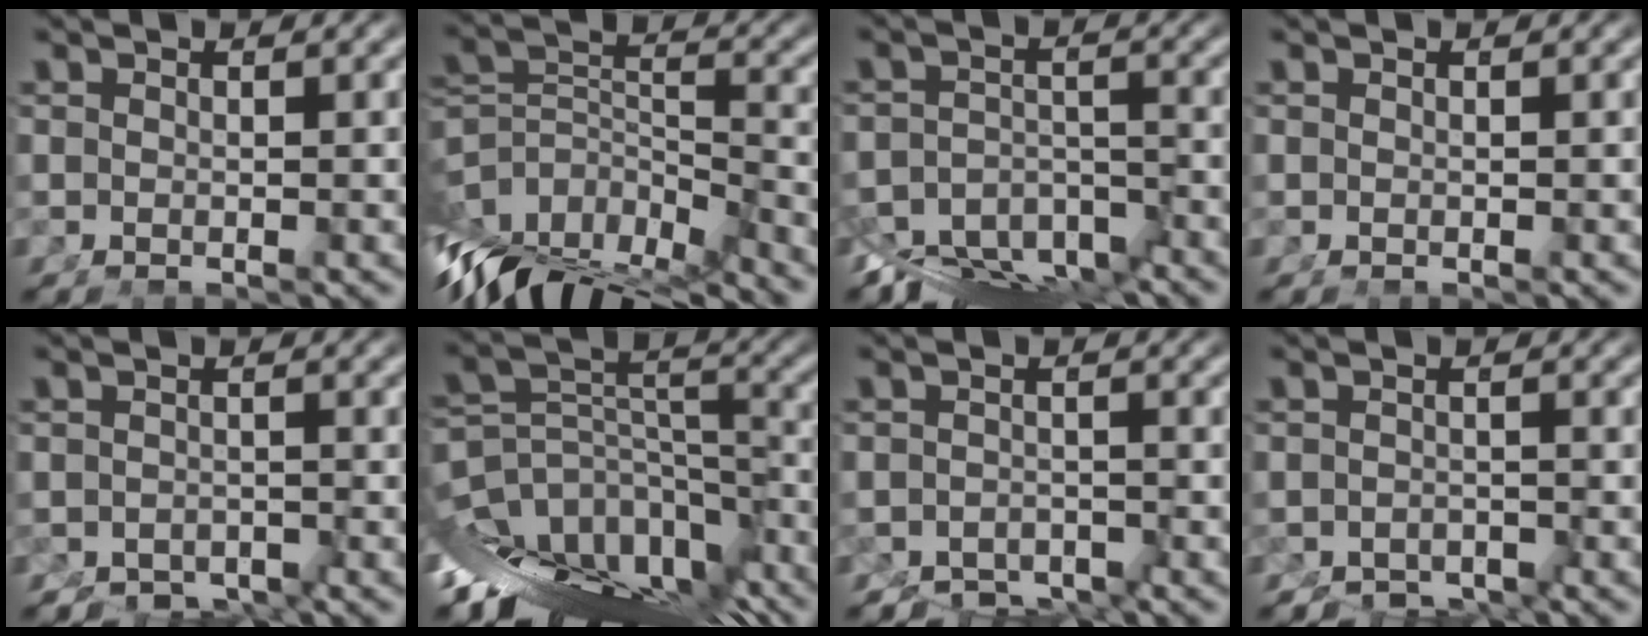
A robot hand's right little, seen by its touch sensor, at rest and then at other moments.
{"total": 13.7, "force": [-6.1, 8.8, 8.6], "torque": [-0.159, -0.072, -0.064]}
{"total": 8.0, "force": [-5.2, 4.3, 4.4], "torque": [-0.058, -0.017, -0.083]}
{"total": 0.0}
{"total": 3.3, "force": [-2.8, 1.6, 0.2], "torque": [-0.002, -0.019, -0.042]}
{"total": 16.0, "force": [-6.6, 10.3, 10.3], "torque": [-0.151, -0.051, -0.088]}
{"total": 3.8, "force": [-3.4, 1.8, 0.3], "torque": [0.003, -0.016, -0.054]}
{"total": 3.1, "force": [-2.9, 1.1, 0.1], "torque": [0.003, -0.017, -0.045]}